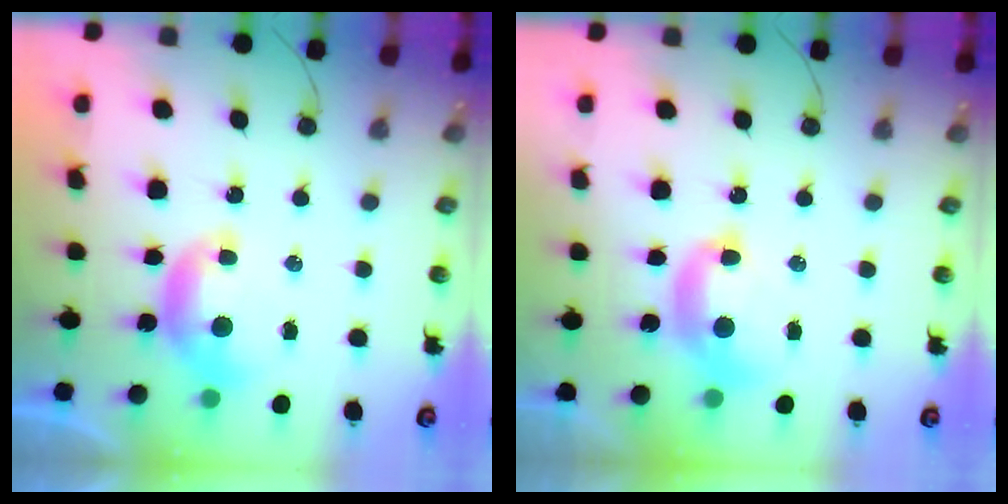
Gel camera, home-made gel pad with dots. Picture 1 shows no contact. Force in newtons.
{"total": 2.7, "press": 2.7, "slide": 0.1}